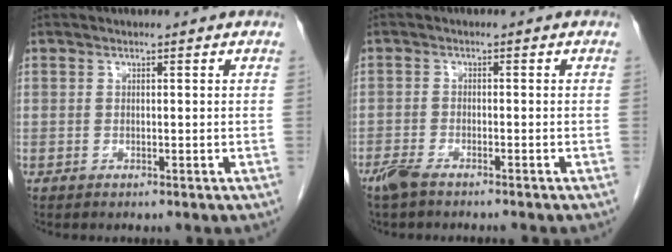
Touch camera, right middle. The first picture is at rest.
{"total": 4.3, "force": [-3.6, 0.6, 2.3], "torque": [-0.043, -0.009, -0.057]}